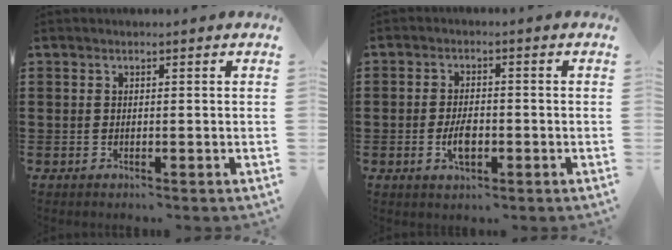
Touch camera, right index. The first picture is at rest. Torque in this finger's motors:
{"motor_torque": [2.14, 0.00, 0.69, 0.11]}